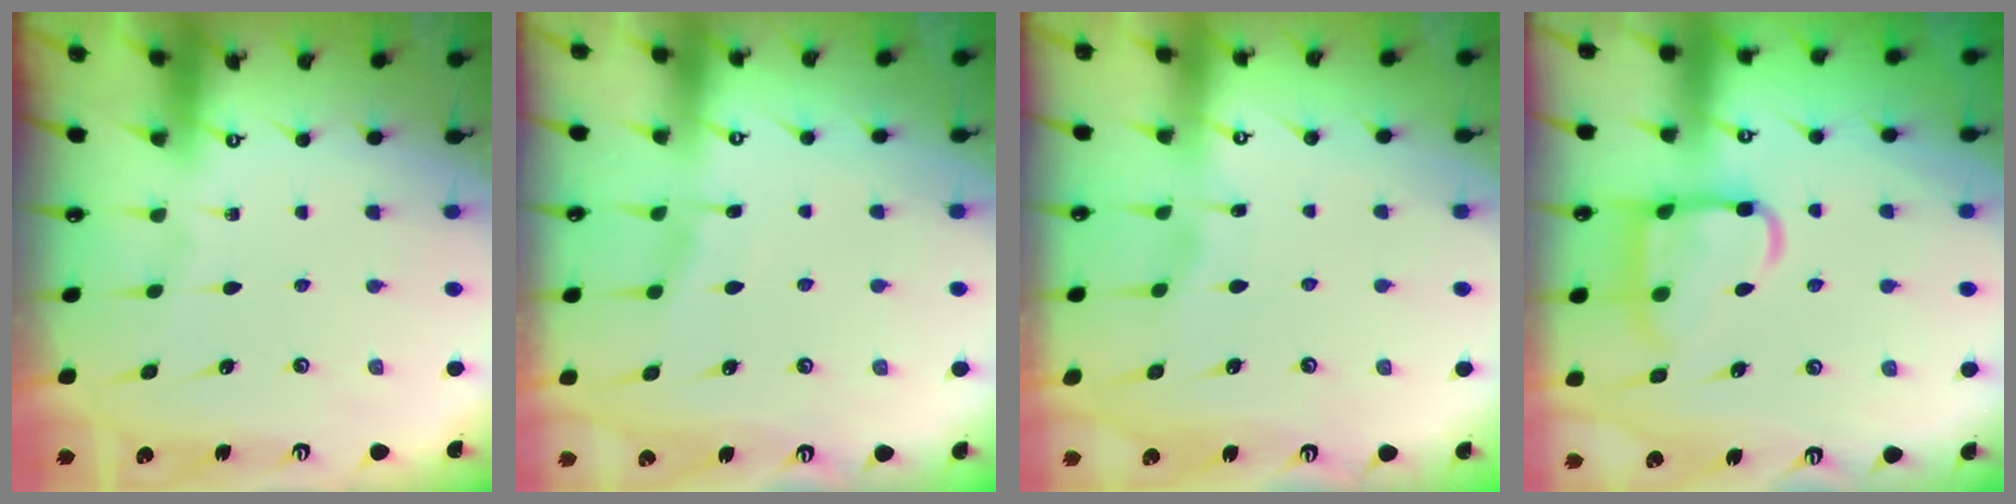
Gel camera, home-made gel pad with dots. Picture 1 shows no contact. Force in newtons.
{"total": 4.8, "press": 4.7, "slide": 0.5}
{"total": 2.6, "press": 2.6, "slide": 0.3}
{"total": 13.4, "press": 13.3, "slide": 1.5}